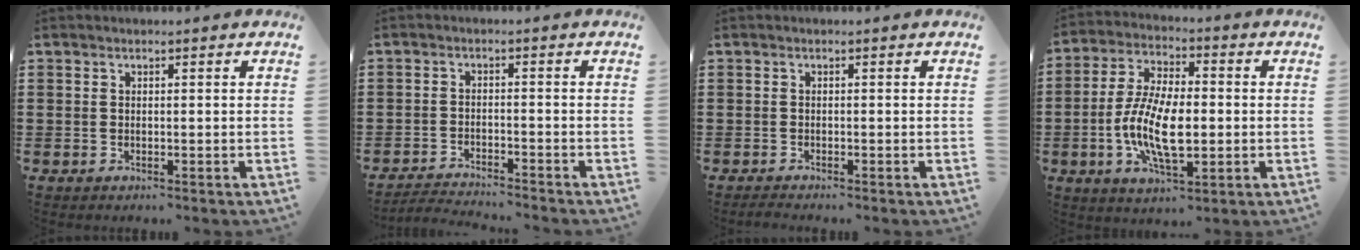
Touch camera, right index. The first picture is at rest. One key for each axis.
{"total": 2.8, "fx": -2.8, "fy": -0.2, "fz": 0.1, "tx": -0.006, "ty": -0.002, "tz": -0.060}
{"total": 0.9, "fx": -0.8, "fy": -0.1, "fz": 0.0, "tx": -0.002, "ty": -0.003, "tz": -0.017}
{"total": 11.3, "fx": -2.1, "fy": 4.8, "fz": 10.0, "tx": -0.224, "ty": -0.010, "tz": -0.042}